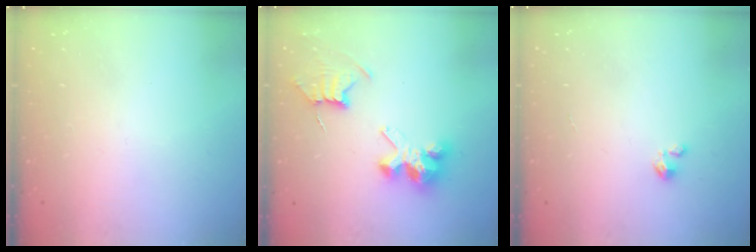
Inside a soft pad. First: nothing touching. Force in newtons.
{"total": 8.9, "press": 8.8, "slide": 0.7}
{"total": 1.5, "press": 1.5, "slide": 0.1}